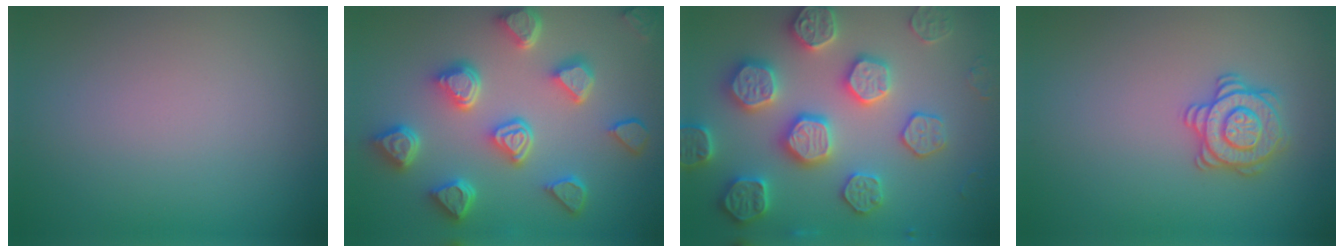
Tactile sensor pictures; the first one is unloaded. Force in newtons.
{"total": 7.0, "press": 5.6, "slide": 4.1}
{"total": 6.3, "press": 6.2, "slide": 1.5}
{"total": 2.8, "press": 2.8, "slide": 0.4}